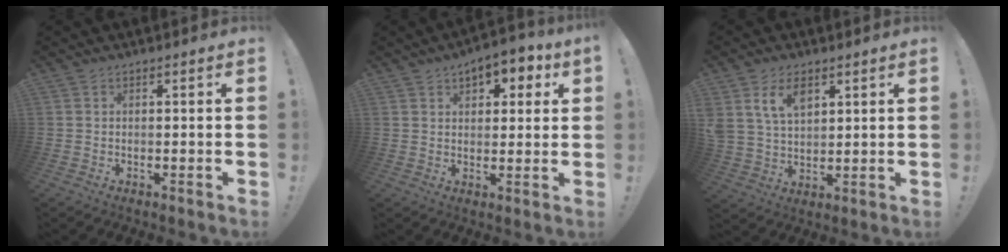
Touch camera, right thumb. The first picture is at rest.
{"total": 7.3, "force": [3.9, 4.1, 4.7], "torque": [-0.050, -0.013, 0.064]}
{"total": 9.2, "force": [5.1, 5.8, 5.1], "torque": [-0.091, -0.015, 0.101]}